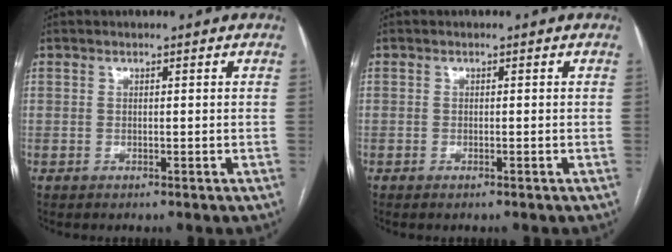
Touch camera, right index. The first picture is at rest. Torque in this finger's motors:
{"motor_torque": [0.01, -0.07, -0.04, -0.03]}